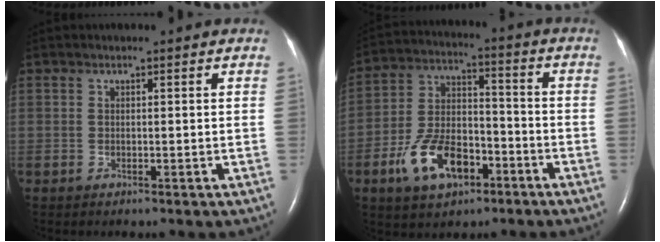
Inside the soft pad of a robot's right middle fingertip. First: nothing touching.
{"total": 11.7, "force": [-5.8, 6.1, 8.2], "torque": [-0.173, 0.012, -0.098]}